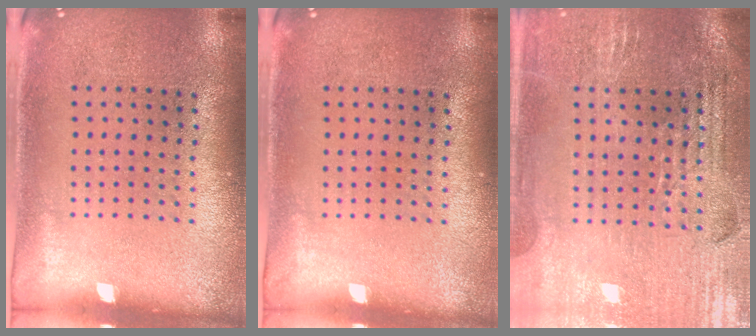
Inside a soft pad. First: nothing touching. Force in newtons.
{"total": 0.0}
{"total": 2.9, "press": 2.8, "slide": 0.4}